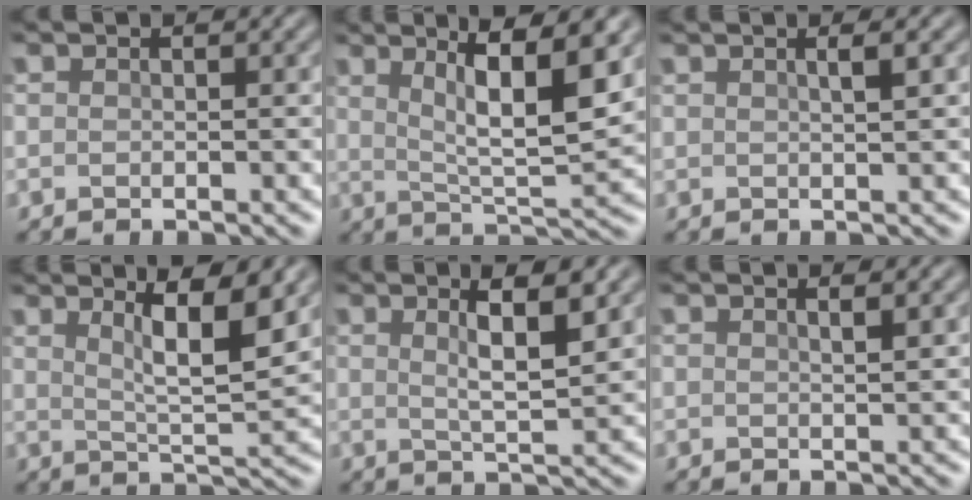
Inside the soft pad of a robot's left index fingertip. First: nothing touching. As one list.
[{"total": 8.3, "force": [2.9, 2.0, 7.5], "torque": [-0.118, -0.002, 0.051]}, {"total": 1.7, "force": [0.7, 0.5, 1.5], "torque": [-0.013, 0.005, -0.001]}, {"total": 7.2, "force": [3.4, 1.7, 6.2], "torque": [-0.084, 0.005, 0.049]}, {"total": 4.9, "force": [1.9, 1.0, 4.4], "torque": [-0.070, -0.003, 0.030]}, {"total": 1.7, "force": [1.0, 0.5, 1.2], "torque": [-0.006, 0.006, 0.002]}]